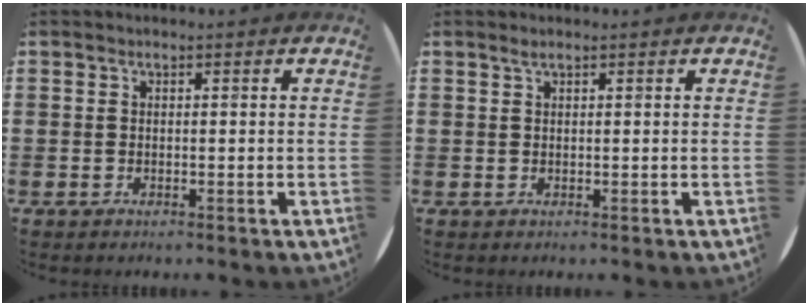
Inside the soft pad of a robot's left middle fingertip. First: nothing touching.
{"total": 0.6, "force": [0.4, 0.0, 0.4], "torque": [-0.008, 0.000, 0.007]}